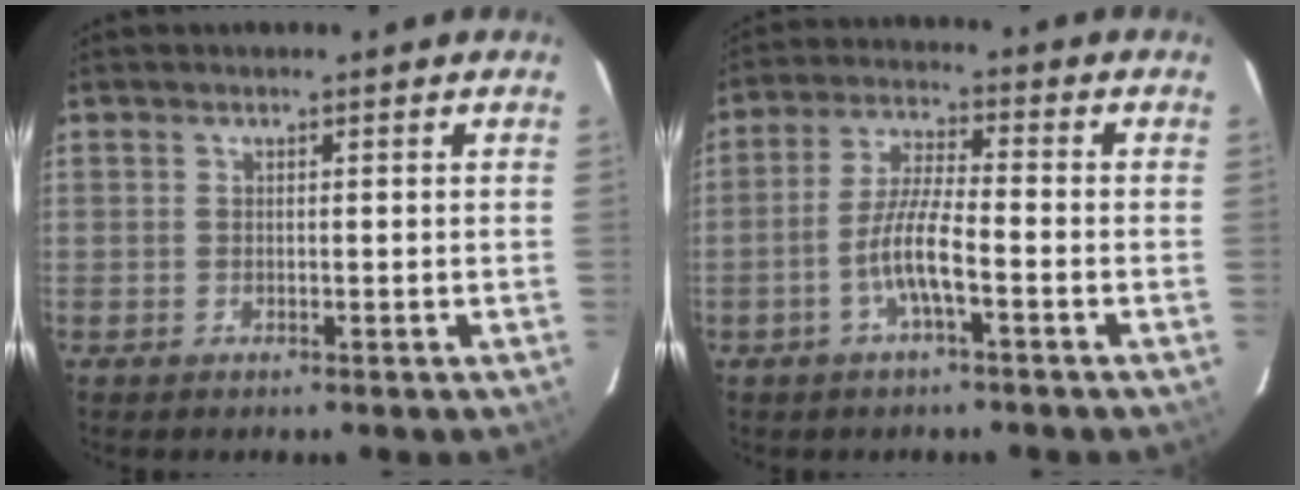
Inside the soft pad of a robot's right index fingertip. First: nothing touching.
{"total": 6.9, "force": [-3.0, 0.7, 6.1], "torque": [-0.129, 0.005, -0.056]}